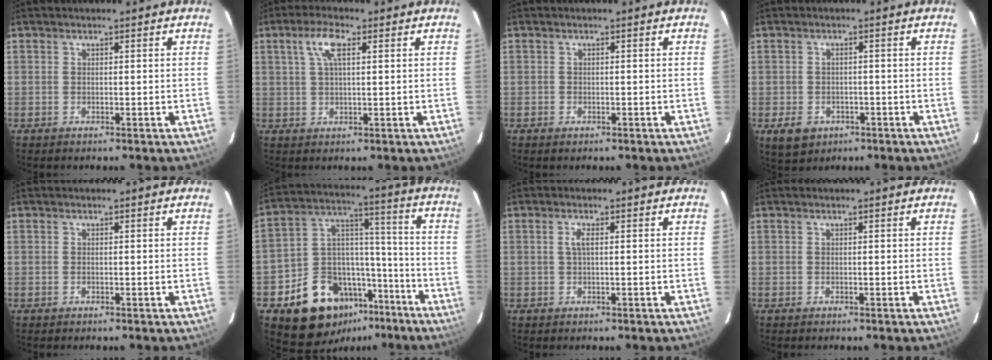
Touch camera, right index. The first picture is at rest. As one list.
[{"total": 5.1, "force": [2.0, 1.7, 4.4], "torque": [-0.084, 0.011, 0.038]}, {"total": 1.1, "force": [-0.6, 0.8, 0.2], "torque": [-0.004, 0.000, -0.008]}, {"total": 10.2, "force": [-5.3, 7.7, 4.3], "torque": [-0.116, 0.007, -0.065]}, {"total": 0.0}, {"total": 18.4, "force": [-11.5, 12.8, 6.6], "torque": [-0.143, 0.072, -0.154]}, {"total": 1.6, "force": [0.2, 0.3, 1.6], "torque": [-0.031, 0.002, 0.002]}, {"total": 0.0}]